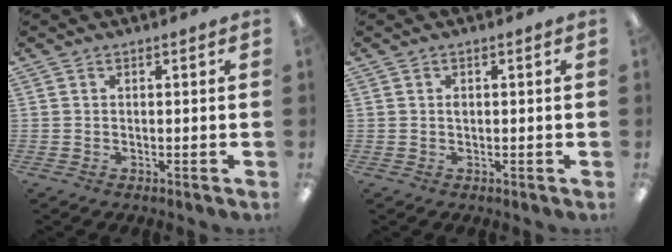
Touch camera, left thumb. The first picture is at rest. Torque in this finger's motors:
{"motor_torque": [0.11, 0.01, 0.01, 0.27, 0.05]}